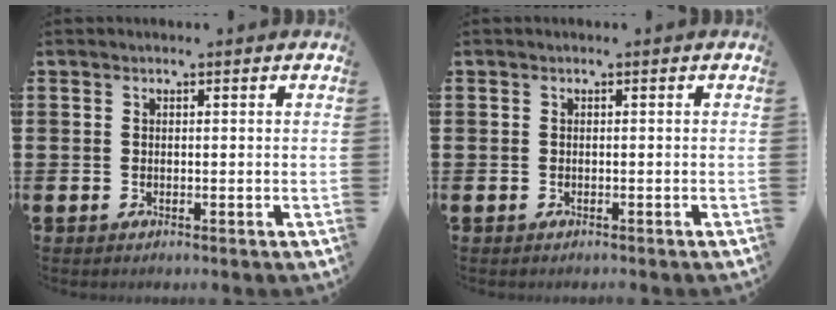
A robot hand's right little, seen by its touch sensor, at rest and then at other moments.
{"total": 0.0}